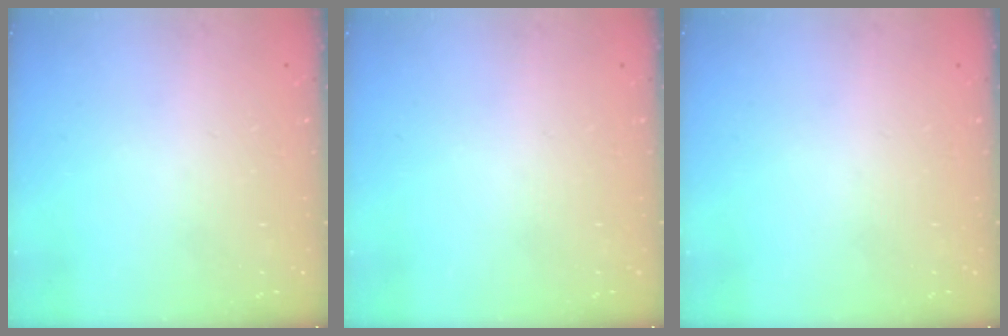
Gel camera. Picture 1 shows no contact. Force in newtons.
{"total": 0.0}
{"total": 0.0}